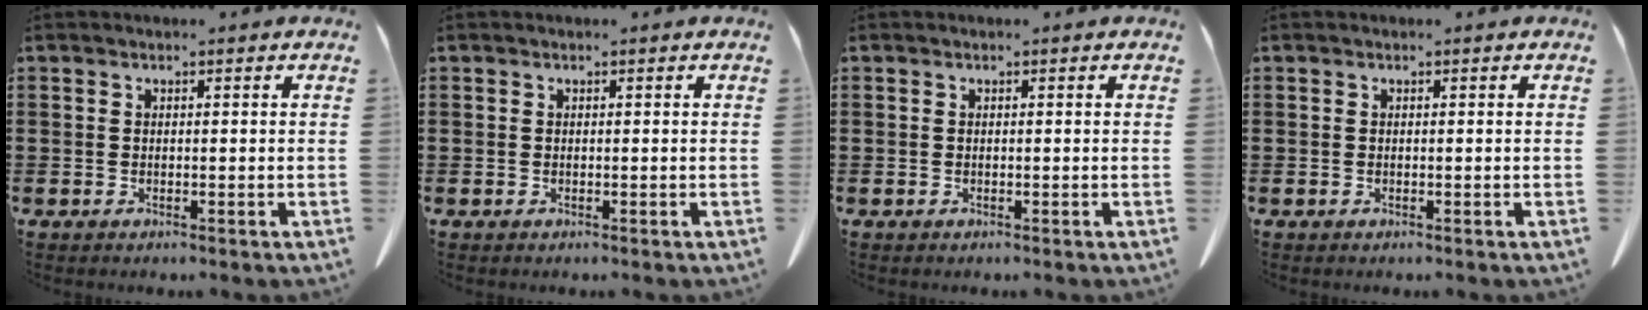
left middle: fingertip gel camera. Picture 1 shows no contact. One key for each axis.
{"total": 0.0}
{"total": 0.0}
{"total": 0.0}